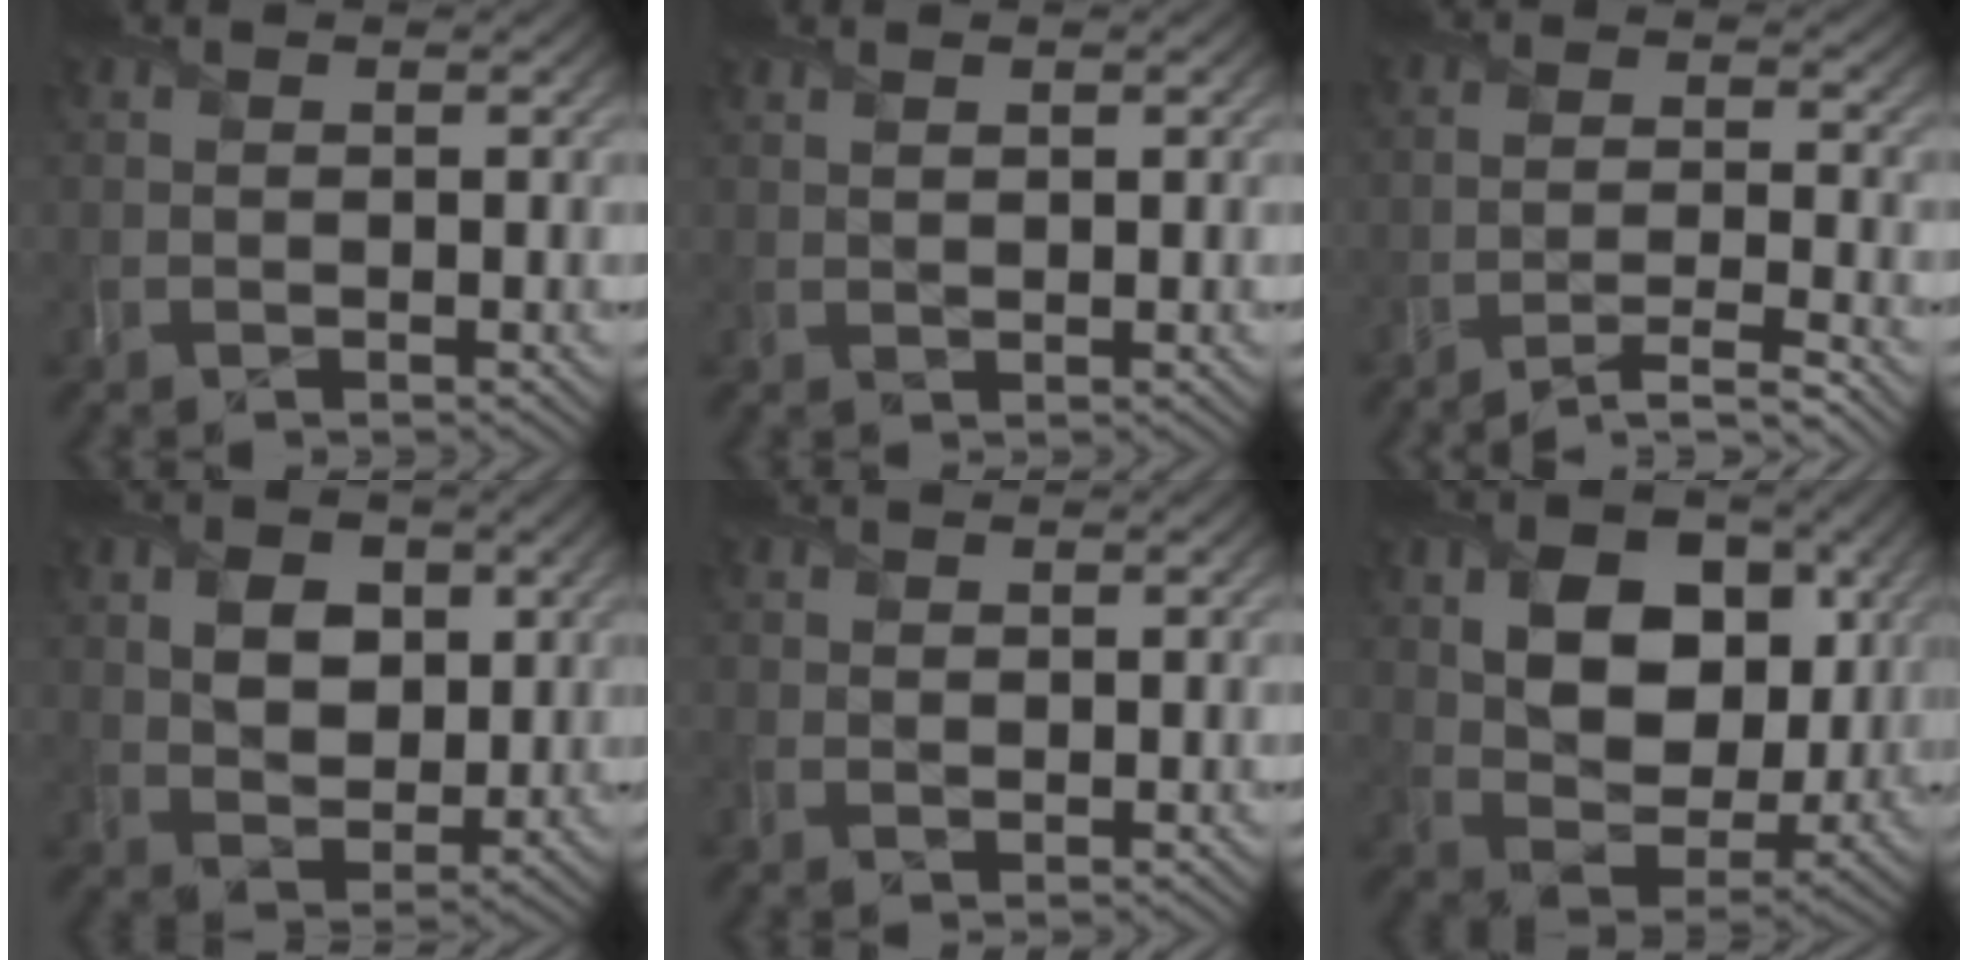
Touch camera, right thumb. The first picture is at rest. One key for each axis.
{"total": 0.9, "fx": 0.7, "fy": 0.2, "fz": 0.5, "tx": -0.012, "ty": 0.004, "tz": 0.016}
{"total": 5.2, "fx": -4.2, "fy": 0.7, "fz": 3.0, "tx": -0.048, "ty": 0.007, "tz": -0.077}
{"total": 6.4, "fx": 2.3, "fy": 4.5, "fz": 4.0, "tx": -0.088, "ty": -0.001, "tz": 0.032}
{"total": 1.1, "fx": 0.4, "fy": 0.9, "fz": 0.5, "tx": -0.009, "ty": 0.002, "tz": 0.008}
{"total": 11.3, "fx": 3.3, "fy": 7.9, "fz": 7.4, "tx": -0.152, "ty": -0.005, "tz": 0.048}